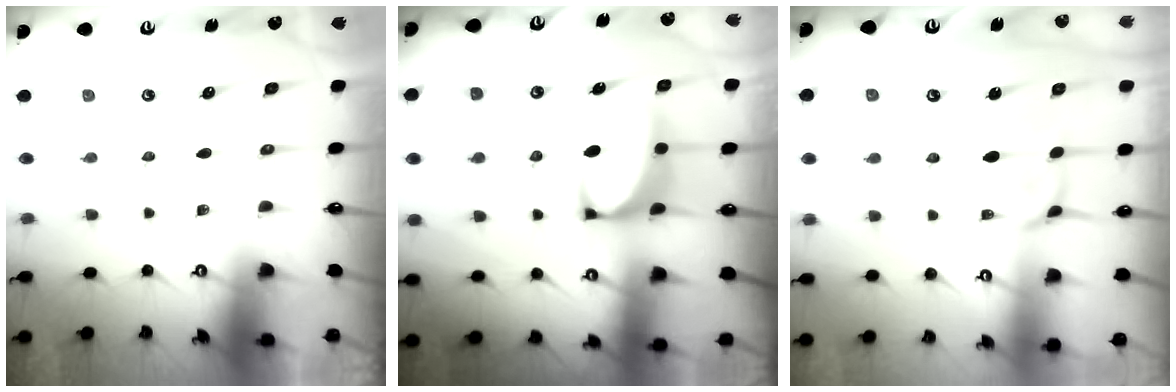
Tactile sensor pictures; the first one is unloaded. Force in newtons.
{"total": 2.1, "press": 1.8, "slide": 0.9}
{"total": 1.5, "press": 1.3, "slide": 0.7}